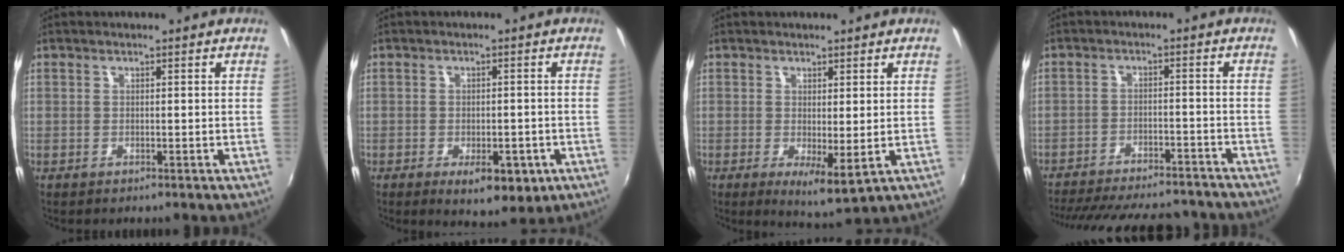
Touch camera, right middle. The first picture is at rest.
{"total": 7.7, "force": [-3.7, 3.4, 5.9], "torque": [-0.099, -0.015, -0.045]}
{"total": 4.9, "force": [-0.2, 1.5, 4.6], "torque": [-0.070, -0.011, 0.006]}
{"total": 23.2, "force": [-20.2, 6.1, 9.4], "torque": [-0.194, -0.006, -0.266]}